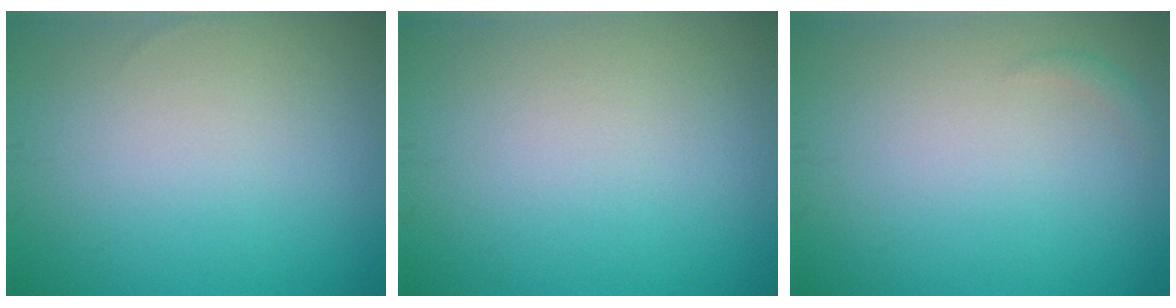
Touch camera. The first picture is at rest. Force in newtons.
{"total": 0.0}
{"total": 0.6, "press": 0.6, "slide": 0.1}